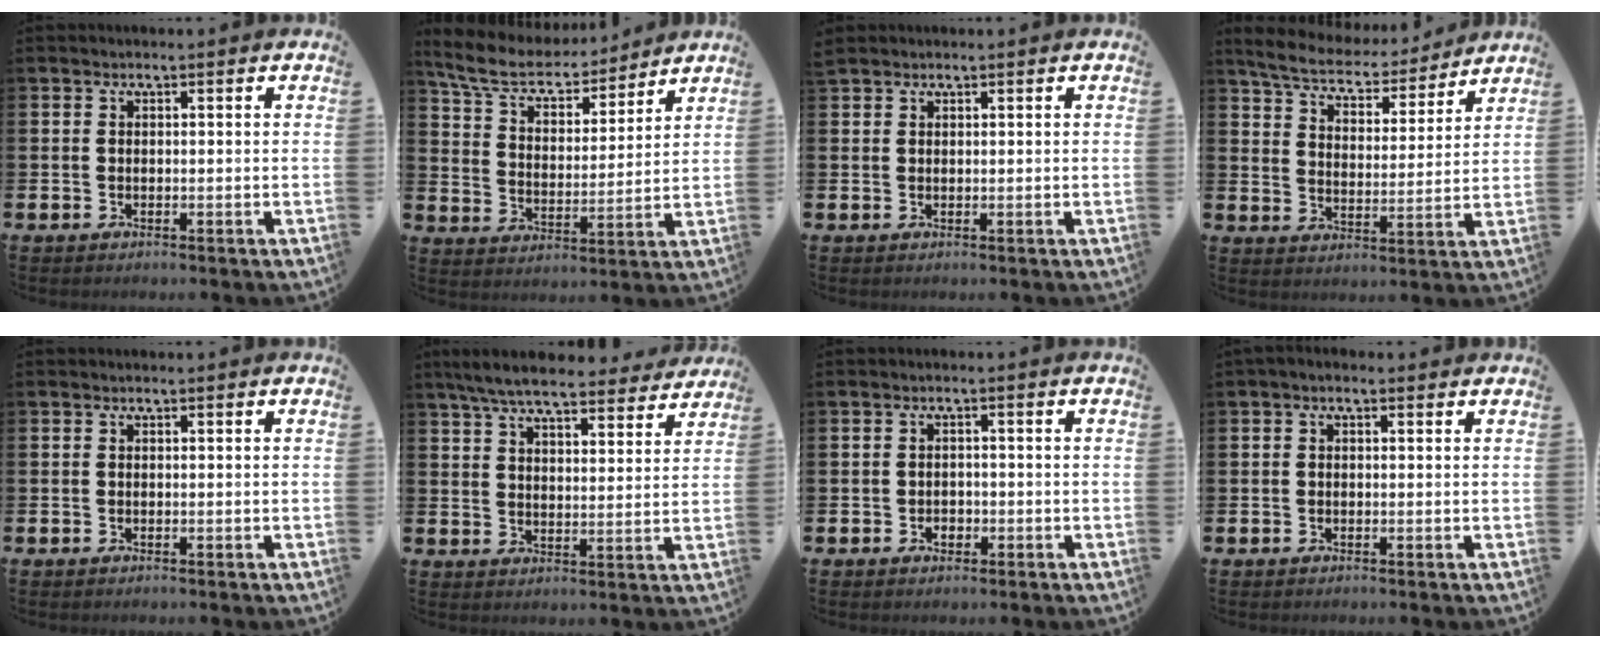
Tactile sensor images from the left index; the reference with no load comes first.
{"total": 8.5, "force": [7.7, 2.4, 2.5], "torque": [-0.085, -0.050, 0.137]}
{"total": 1.2, "force": [1.2, 0.4, 0.1], "torque": [0.008, -0.002, 0.020]}
{"total": 6.9, "force": [6.5, 1.4, 1.6], "torque": [-0.061, -0.048, 0.112]}
{"total": 0.0}
{"total": 7.6, "force": [7.0, 1.6, 2.6], "torque": [-0.062, -0.039, 0.122]}
{"total": 1.4, "force": [-0.6, 1.2, 0.5], "torque": [-0.003, 0.000, -0.015]}
{"total": 0.7, "force": [0.0, 0.4, 0.6], "torque": [0.001, 0.002, -0.004]}